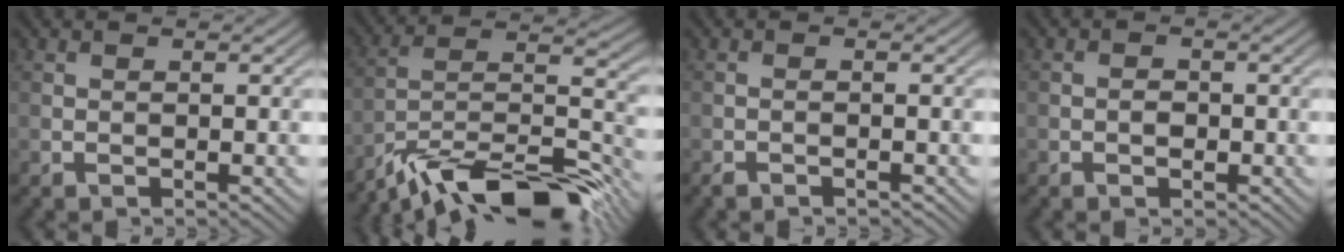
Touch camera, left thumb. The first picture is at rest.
{"total": 16.3, "force": [-12.9, 4.5, 8.8], "torque": [-0.171, -0.001, -0.222]}
{"total": 1.2, "force": [-1.2, 0.1, 0.4], "torque": [-0.007, -0.002, -0.022]}
{"total": 1.3, "force": [-0.5, 1.0, 0.7], "torque": [-0.012, -0.001, -0.012]}